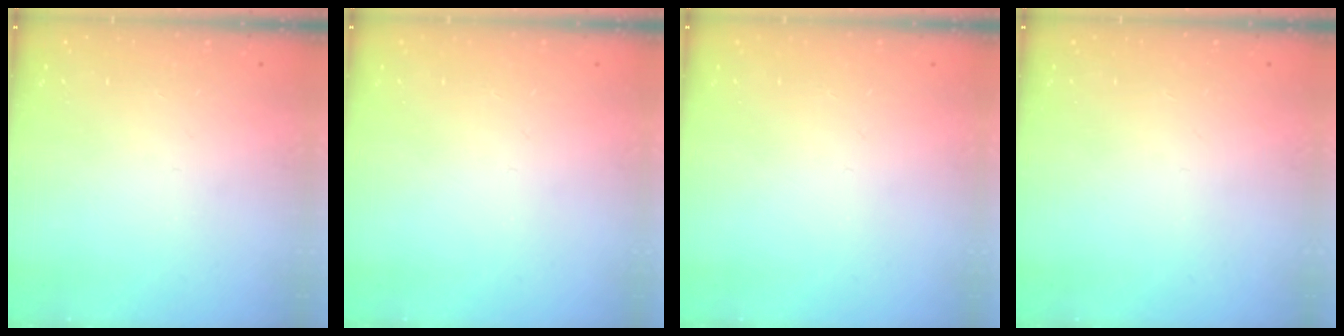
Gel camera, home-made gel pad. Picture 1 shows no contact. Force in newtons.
{"total": 0.0}
{"total": 0.0}
{"total": 0.0}